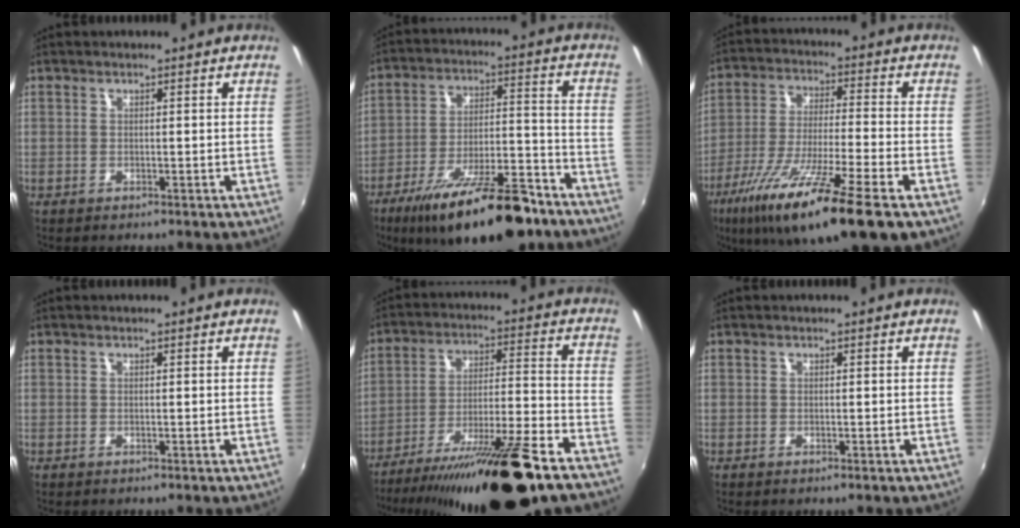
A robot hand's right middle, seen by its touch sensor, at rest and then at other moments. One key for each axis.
{"total": 20.9, "fx": -15.0, "fy": 6.2, "fz": 13.2, "tx": -0.225, "ty": -0.017, "tz": -0.225}
{"total": 19.6, "fx": -11.5, "fy": 1.6, "fz": 15.8, "tx": -0.299, "ty": -0.051, "tz": -0.204}
{"total": 0.0}
{"total": 24.9, "fx": -18.9, "fy": 3.1, "fz": 15.9, "tx": -0.280, "ty": -0.038, "tz": -0.290}
{"total": 0.0}